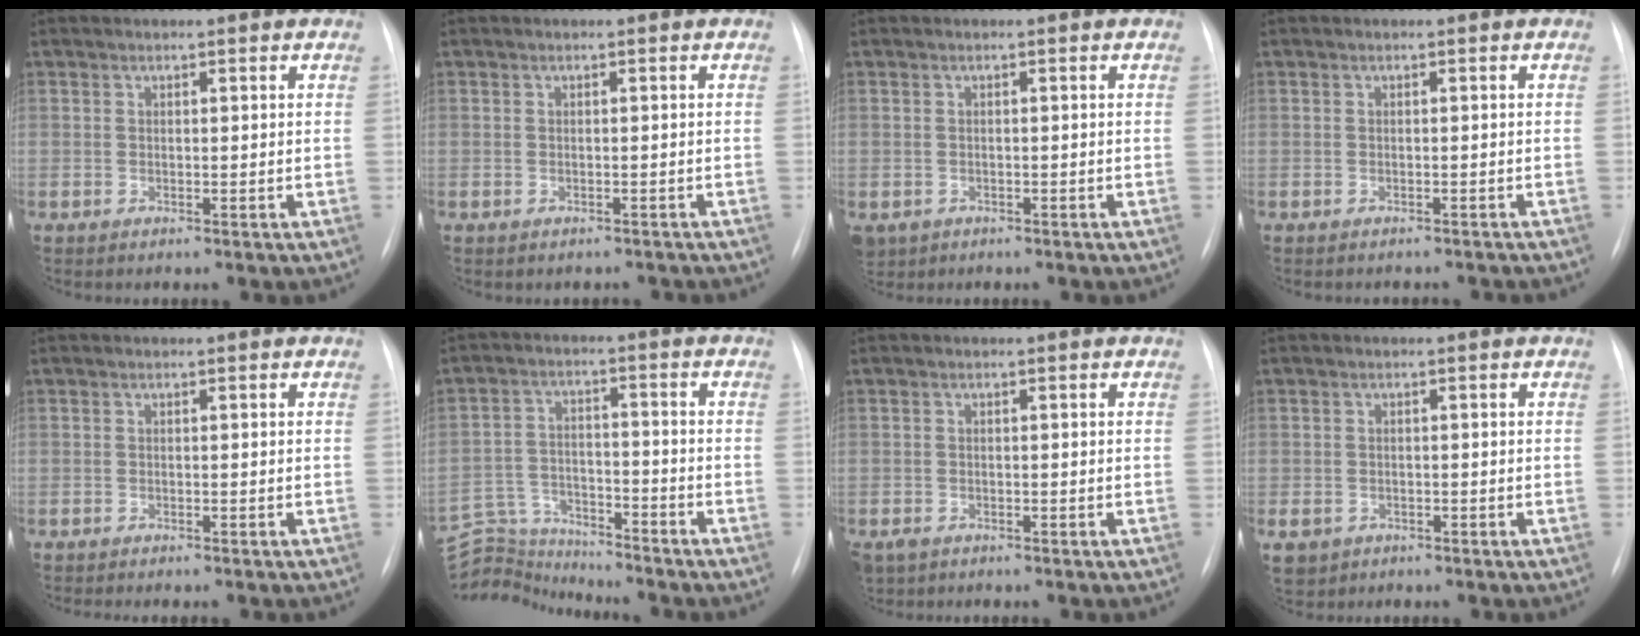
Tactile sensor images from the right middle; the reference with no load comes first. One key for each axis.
{"total": 1.9, "fx": -1.7, "fy": 0.8, "fz": 0.3, "tx": -0.007, "ty": 0.000, "tz": -0.018}
{"total": 4.9, "fx": -2.5, "fy": 4.0, "fz": 1.5, "tx": -0.034, "ty": -0.001, "tz": -0.035}
{"total": 5.6, "fx": -5.1, "fy": 1.7, "fz": 1.6, "tx": -0.015, "ty": 0.003, "tz": -0.055}
{"total": 2.9, "fx": -2.4, "fy": 0.4, "fz": 1.4, "tx": -0.020, "ty": -0.007, "tz": -0.025}
{"total": 9.6, "fx": -9.6, "fy": 0.6, "fz": -0.5, "tx": -0.001, "ty": 0.022, "tz": -0.175}
{"total": 3.0, "fx": -1.9, "fy": 2.1, "fz": 1.0, "tx": -0.019, "ty": -0.002, "tz": -0.027}
{"total": 5.1, "fx": -2.6, "fy": 4.2, "fz": 1.4, "tx": -0.031, "ty": 0.000, "tz": -0.036}